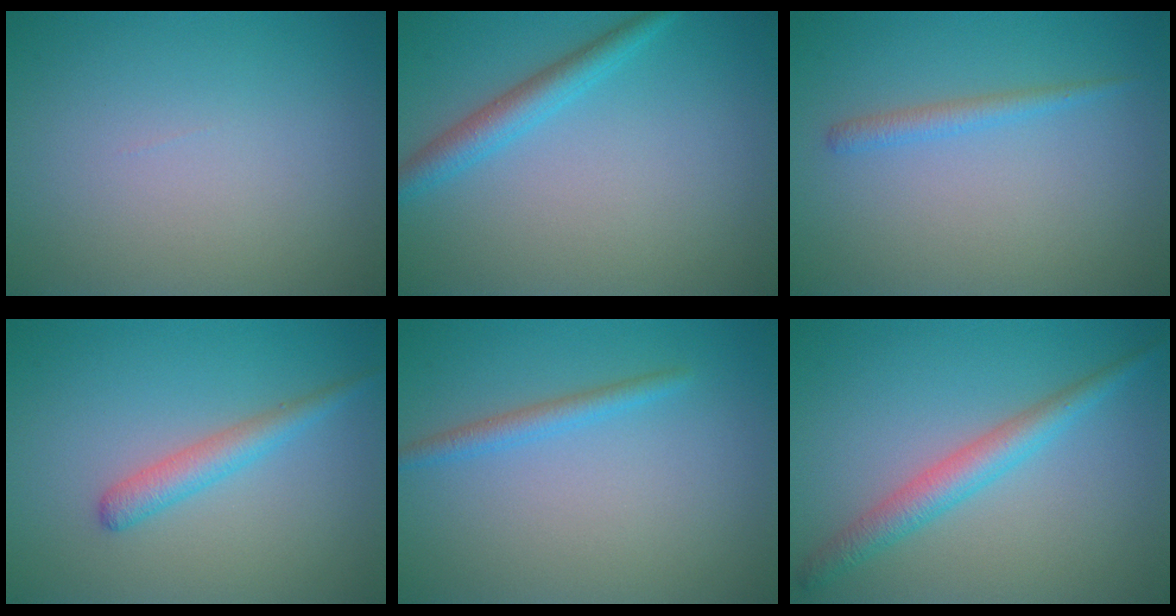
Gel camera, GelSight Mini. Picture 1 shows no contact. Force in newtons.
{"total": 2.7, "press": 2.7, "slide": 0.3}
{"total": 1.5, "press": 1.5, "slide": 0.0}
{"total": 2.3, "press": 2.3, "slide": 0.1}
{"total": 1.7, "press": 1.7, "slide": 0.1}
{"total": 3.2, "press": 3.2, "slide": 0.1}